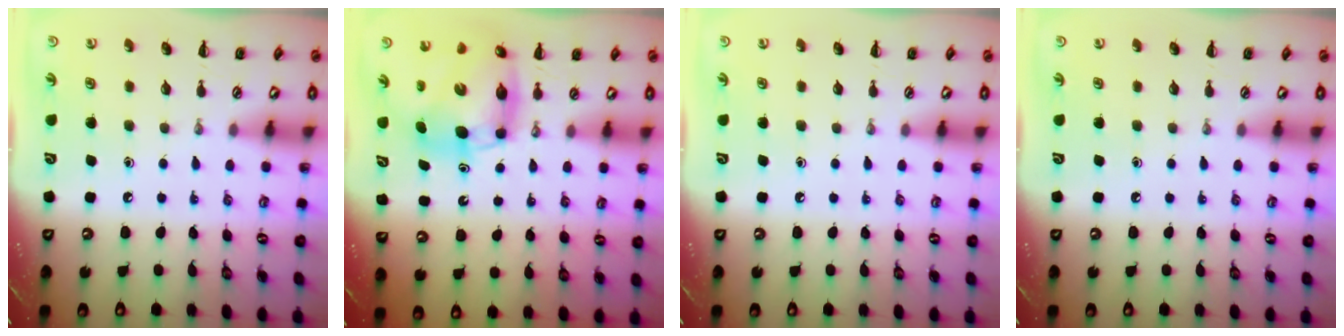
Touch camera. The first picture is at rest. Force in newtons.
{"total": 7.8, "press": 7.5, "slide": 2.0}
{"total": 0.0}
{"total": 0.0}